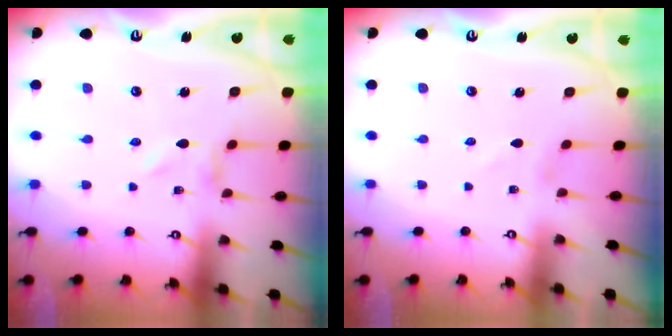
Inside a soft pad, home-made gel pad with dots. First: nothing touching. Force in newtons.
{"total": 0.8, "press": 0.8, "slide": 0.1}